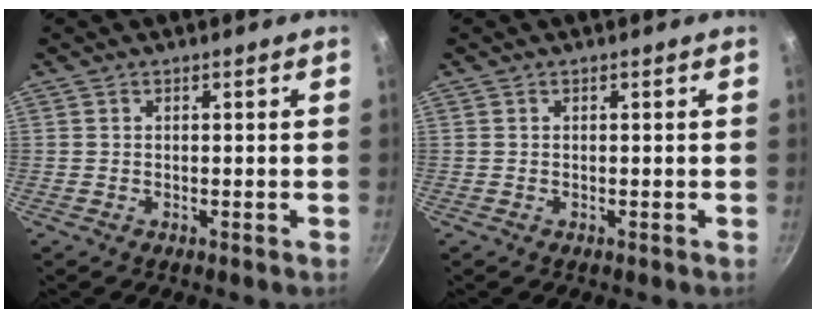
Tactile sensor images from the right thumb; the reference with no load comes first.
{"total": 0.0}